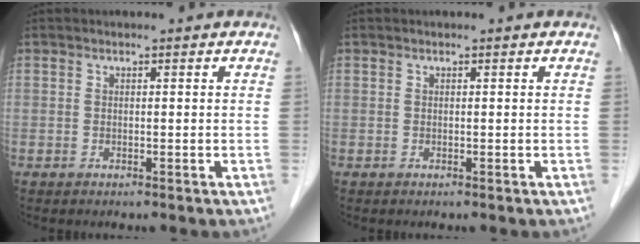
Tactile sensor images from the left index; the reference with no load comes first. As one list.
[{"total": 0.0}]